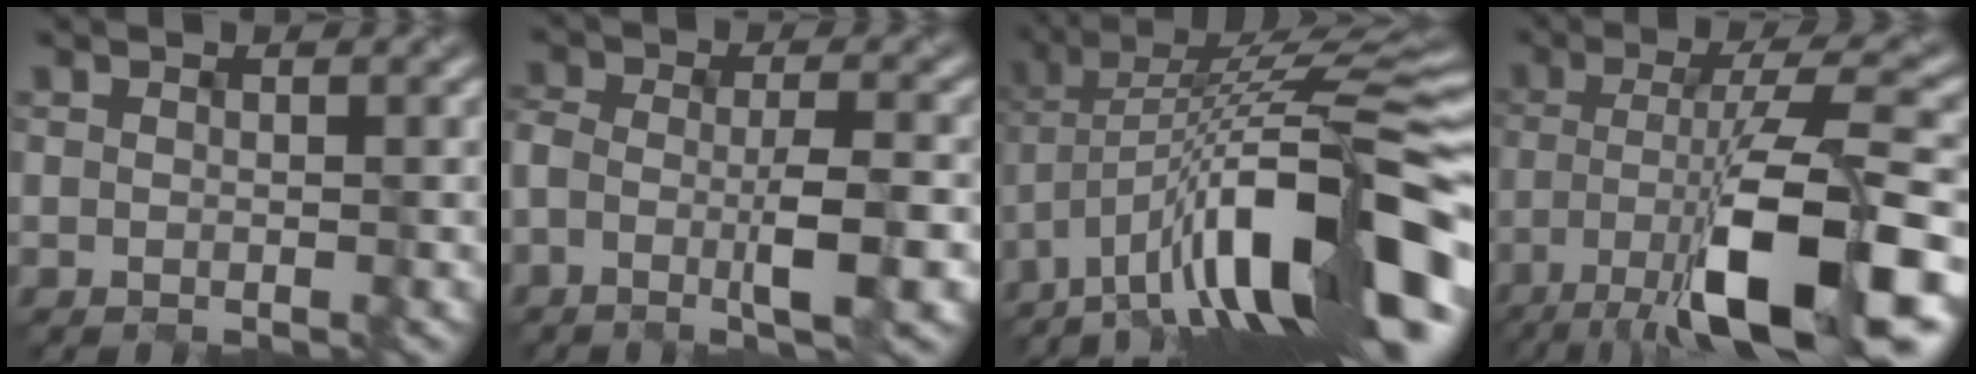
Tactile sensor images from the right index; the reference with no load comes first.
{"total": 4.4, "force": [-2.0, 1.1, 3.8], "torque": [-0.079, -0.001, -0.039]}
{"total": 15.7, "force": [-6.4, 4.3, 13.6], "torque": [-0.212, 0.035, -0.106]}
{"total": 11.8, "force": [-4.1, 2.4, 10.8], "torque": [-0.163, 0.005, -0.071]}